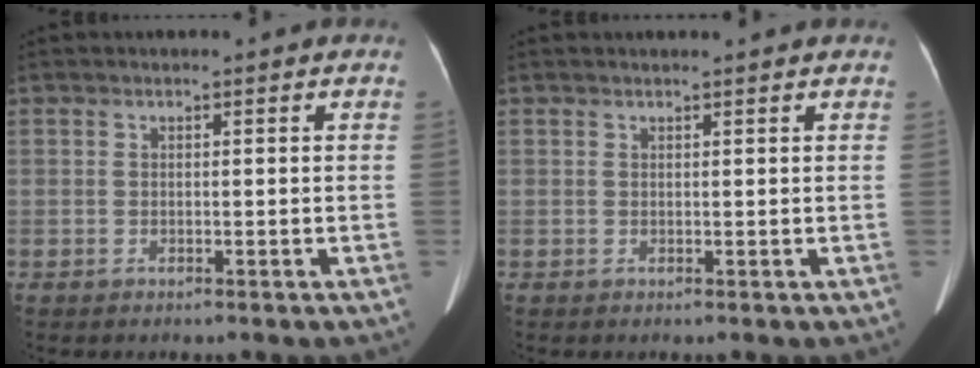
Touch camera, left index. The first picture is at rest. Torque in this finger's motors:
{"motor_torque": [0.10, 0.01, 0.02, 0.02]}